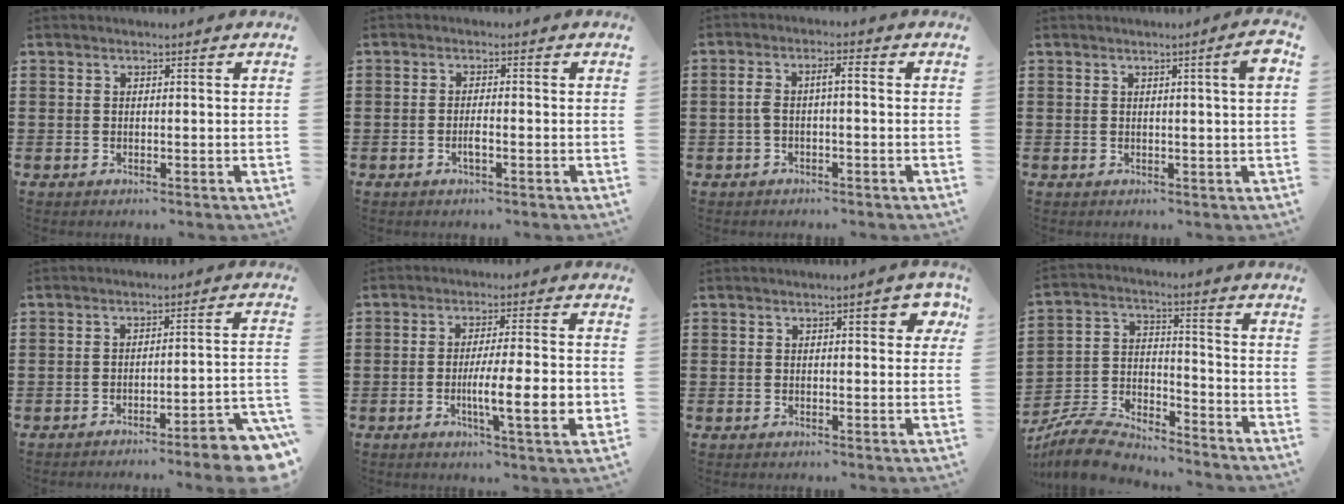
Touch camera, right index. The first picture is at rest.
{"total": 1.8, "force": [-0.7, 0.2, 1.7], "torque": [-0.038, -0.004, -0.016]}
{"total": 3.2, "force": [-0.3, 0.8, 3.1], "torque": [-0.073, 0.002, -0.013]}
{"total": 3.5, "force": [1.1, -0.2, 3.3], "torque": [-0.054, -0.007, 0.014]}
{"total": 4.8, "force": [-4.1, -0.1, 2.6], "torque": [-0.043, -0.012, -0.080]}
{"total": 9.9, "force": [-2.0, 1.5, 9.6], "torque": [-0.154, -0.011, -0.034]}
{"total": 3.5, "force": [1.3, 1.0, 3.1], "torque": [-0.040, -0.001, 0.015]}
{"total": 7.8, "force": [-7.4, 1.7, 1.8], "torque": [-0.049, 0.013, -0.148]}